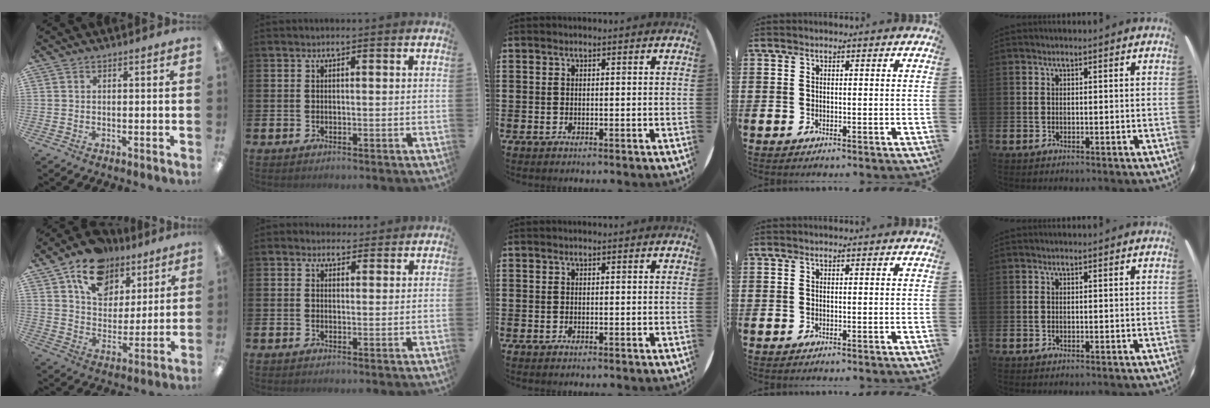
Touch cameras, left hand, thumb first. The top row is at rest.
{"thumb": {"total": 14.7, "force": [9.6, 9.5, 5.7], "torque": [-0.097, -0.048, 0.179]}, "index": {"total": 2.2, "force": [1.9, 1.1, 0.0], "torque": [0.003, -0.003, 0.034]}}